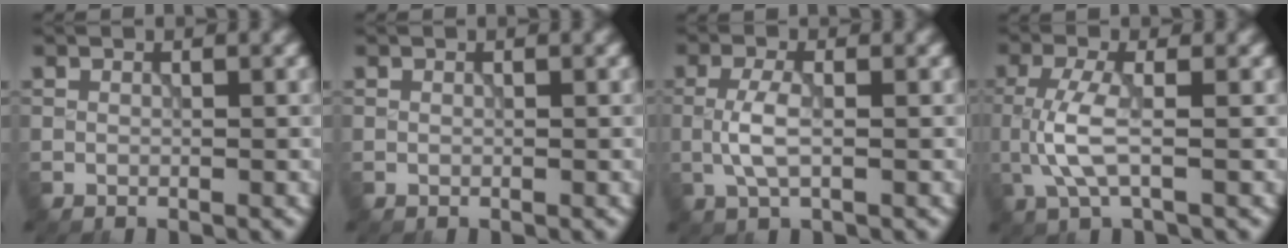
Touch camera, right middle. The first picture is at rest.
{"total": 0.0}
{"total": 2.8, "force": [-0.5, 1.0, 2.6], "torque": [-0.060, 0.002, -0.013]}
{"total": 3.7, "force": [-0.6, 1.0, 3.5], "torque": [-0.086, -0.001, -0.015]}